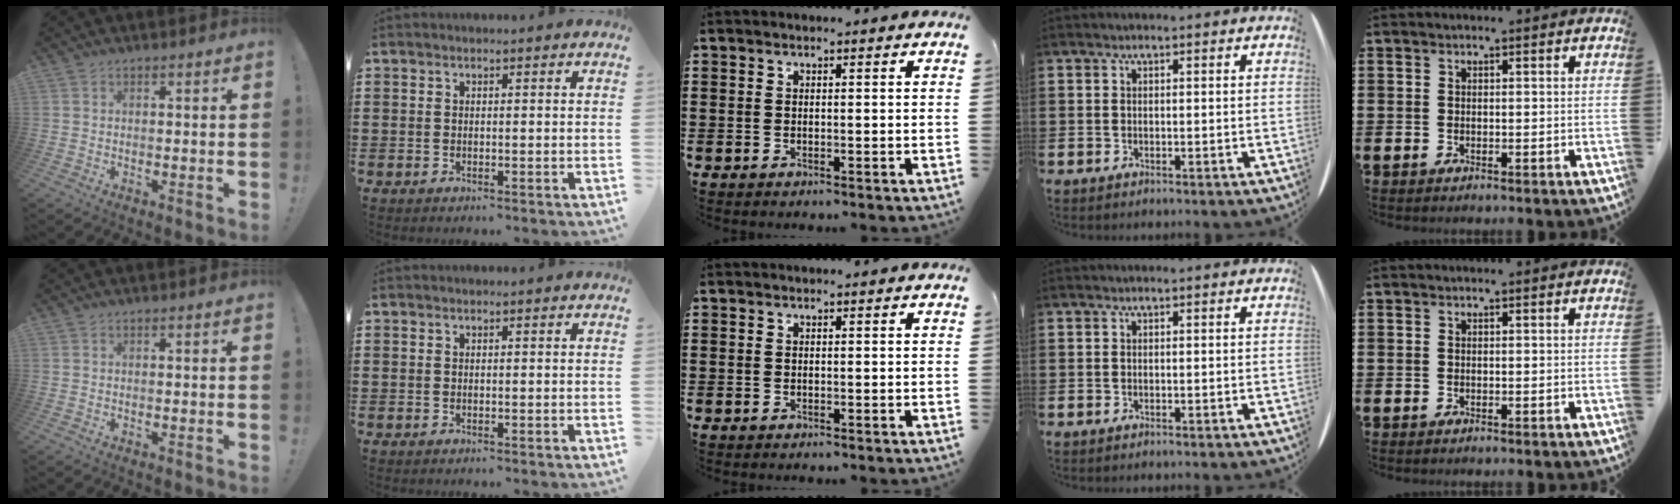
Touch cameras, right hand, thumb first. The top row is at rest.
{}